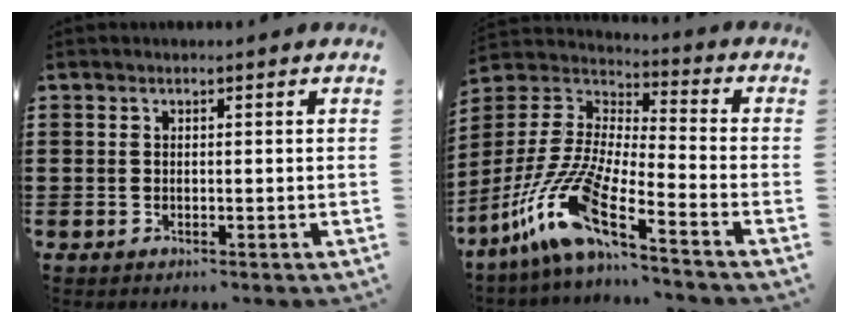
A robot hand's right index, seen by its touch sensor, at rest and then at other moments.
{"total": 12.7, "force": [-9.4, 1.3, 8.5], "torque": [-0.209, -0.014, -0.192]}